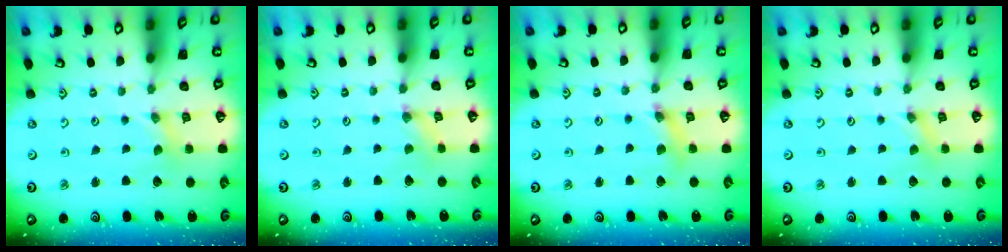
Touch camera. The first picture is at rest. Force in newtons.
{"total": 1.4, "press": 1.3, "slide": 0.3}
{"total": 5.3, "press": 5.3, "slide": 0.6}
{"total": 0.0}